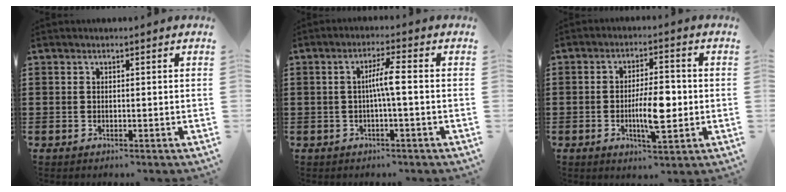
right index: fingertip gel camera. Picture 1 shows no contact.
{"total": 4.1, "force": [-0.3, 0.1, 4.0], "torque": [-0.076, 0.001, -0.010]}
{"total": 7.4, "force": [-1.1, 2.5, 6.9], "torque": [-0.133, 0.002, -0.024]}